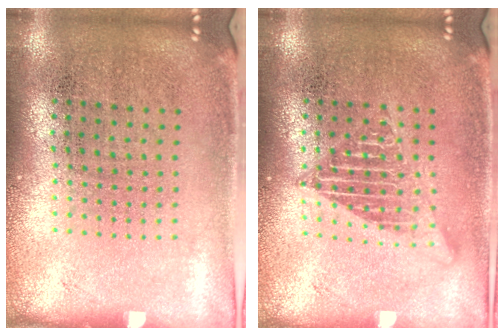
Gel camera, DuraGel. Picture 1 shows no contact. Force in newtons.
{"total": 2.4, "press": 2.4, "slide": 0.2}